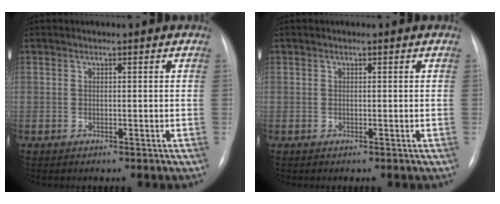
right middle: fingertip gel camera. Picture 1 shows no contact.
{"total": 0.0}